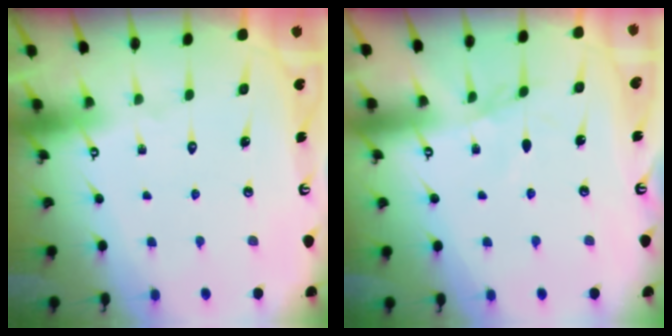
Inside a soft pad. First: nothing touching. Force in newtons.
{"total": 2.9, "press": 2.9, "slide": 0.4}